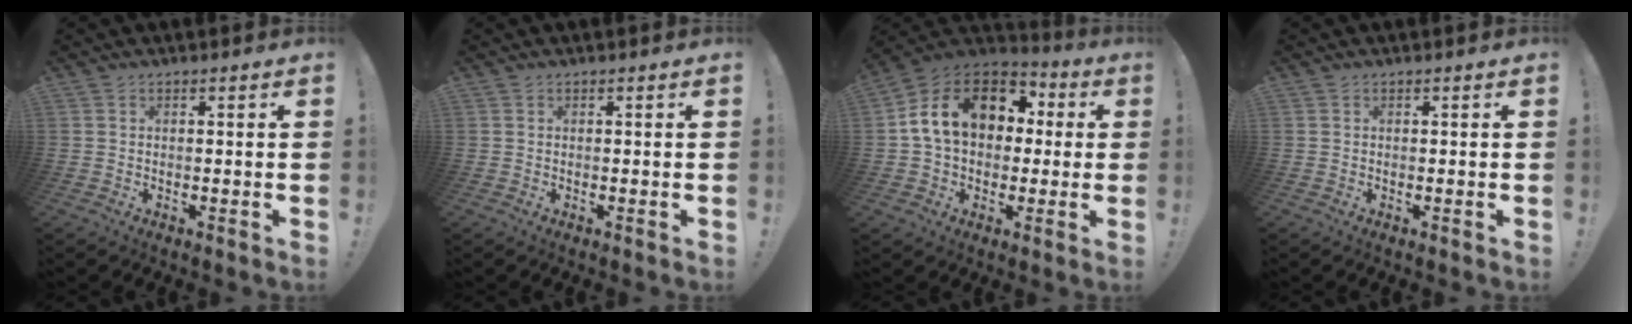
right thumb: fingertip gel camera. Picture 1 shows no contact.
{"total": 0.0}
{"total": 17.7, "force": [4.4, 12.8, 11.4], "torque": [-0.182, 0.004, 0.082]}
{"total": 0.0}